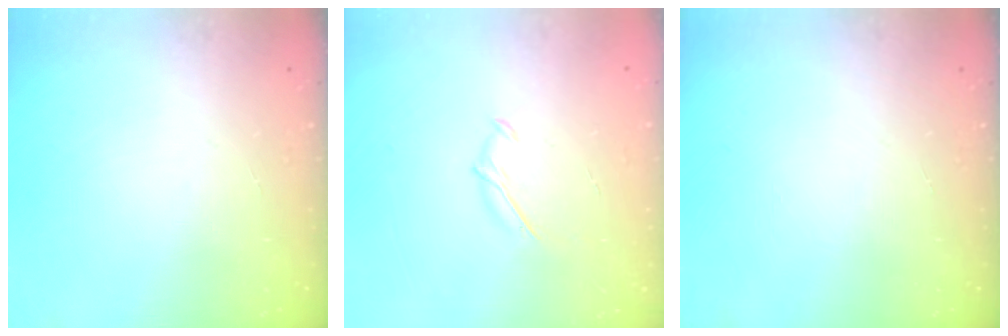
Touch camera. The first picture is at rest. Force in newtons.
{"total": 5.4, "press": 5.4, "slide": 1.0}
{"total": 0.0}